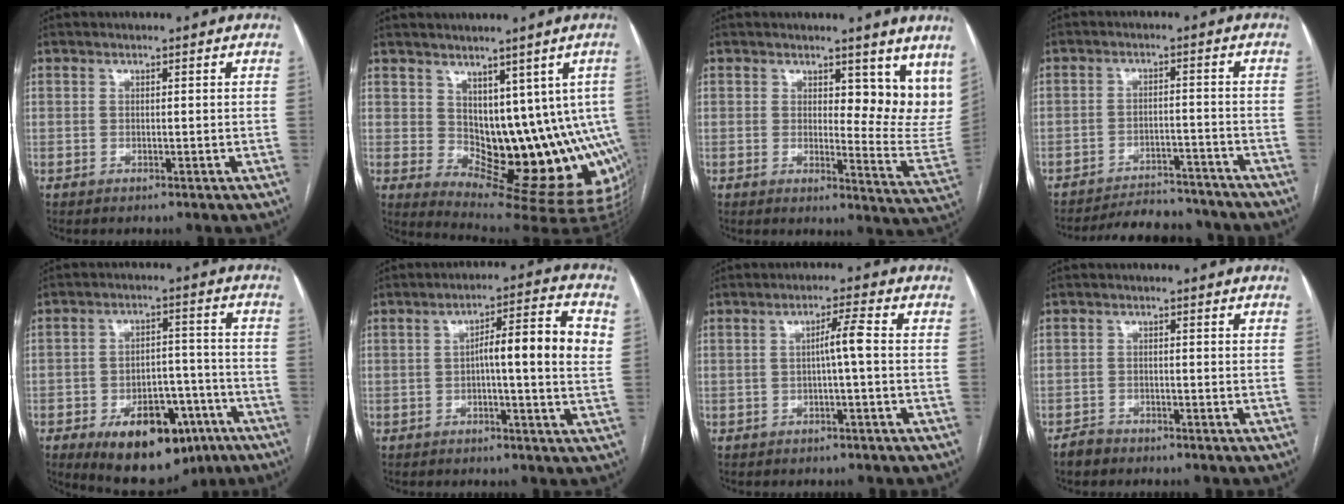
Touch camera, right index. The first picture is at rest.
{"total": 14.0, "force": [1.8, 6.9, 12.0], "torque": [-0.143, -0.003, 0.042]}
{"total": 10.3, "force": [7.8, 4.2, 5.3], "torque": [-0.042, -0.036, 0.079]}
{"total": 12.9, "force": [-12.3, 2.7, 2.9], "torque": [-0.042, 0.003, -0.164]}
{"total": 16.2, "force": [-9.0, 8.9, 10.1], "torque": [-0.152, 0.021, -0.123]}
{"total": 10.3, "force": [0.9, 0.9, 10.2], "torque": [-0.149, 0.022, 0.009]}
{"total": 3.4, "force": [-0.3, -0.3, 3.3], "torque": [-0.058, 0.006, -0.003]}
{"total": 2.1, "force": [-1.9, 0.9, 0.3], "torque": [-0.012, 0.000, -0.031]}